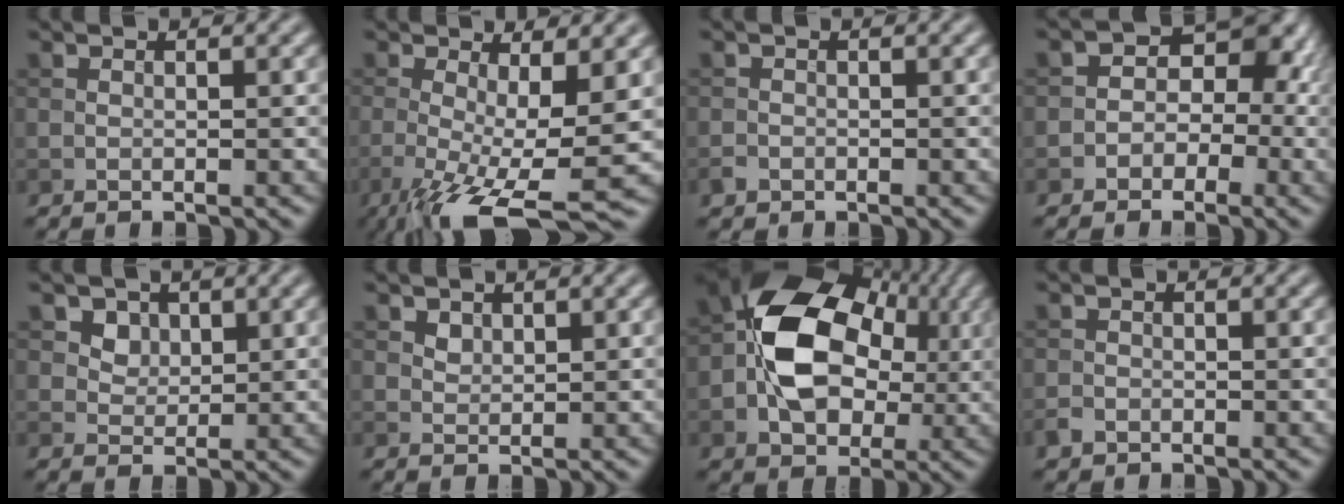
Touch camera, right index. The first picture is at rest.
{"total": 9.8, "force": [-3.2, 2.4, 9.0], "torque": [-0.156, -0.021, -0.048]}
{"total": 0.9, "force": [-0.5, 0.7, 0.1], "torque": [0.002, -0.002, -0.011]}
{"total": 4.6, "force": [-0.8, 4.0, 2.1], "torque": [0.014, 0.010, -0.039]}
{"total": 2.7, "force": [1.4, 2.1, 1.0], "torque": [-0.021, -0.014, 0.040]}
{"total": 1.1, "force": [0.8, 0.7, 0.3], "torque": [-0.009, -0.001, 0.015]}
{"total": 11.6, "force": [-0.2, 8.3, 8.1], "torque": [-0.124, 0.009, -0.012]}
{"total": 1.2, "force": [-0.8, 0.9, 0.2], "torque": [0.000, -0.001, -0.017]}